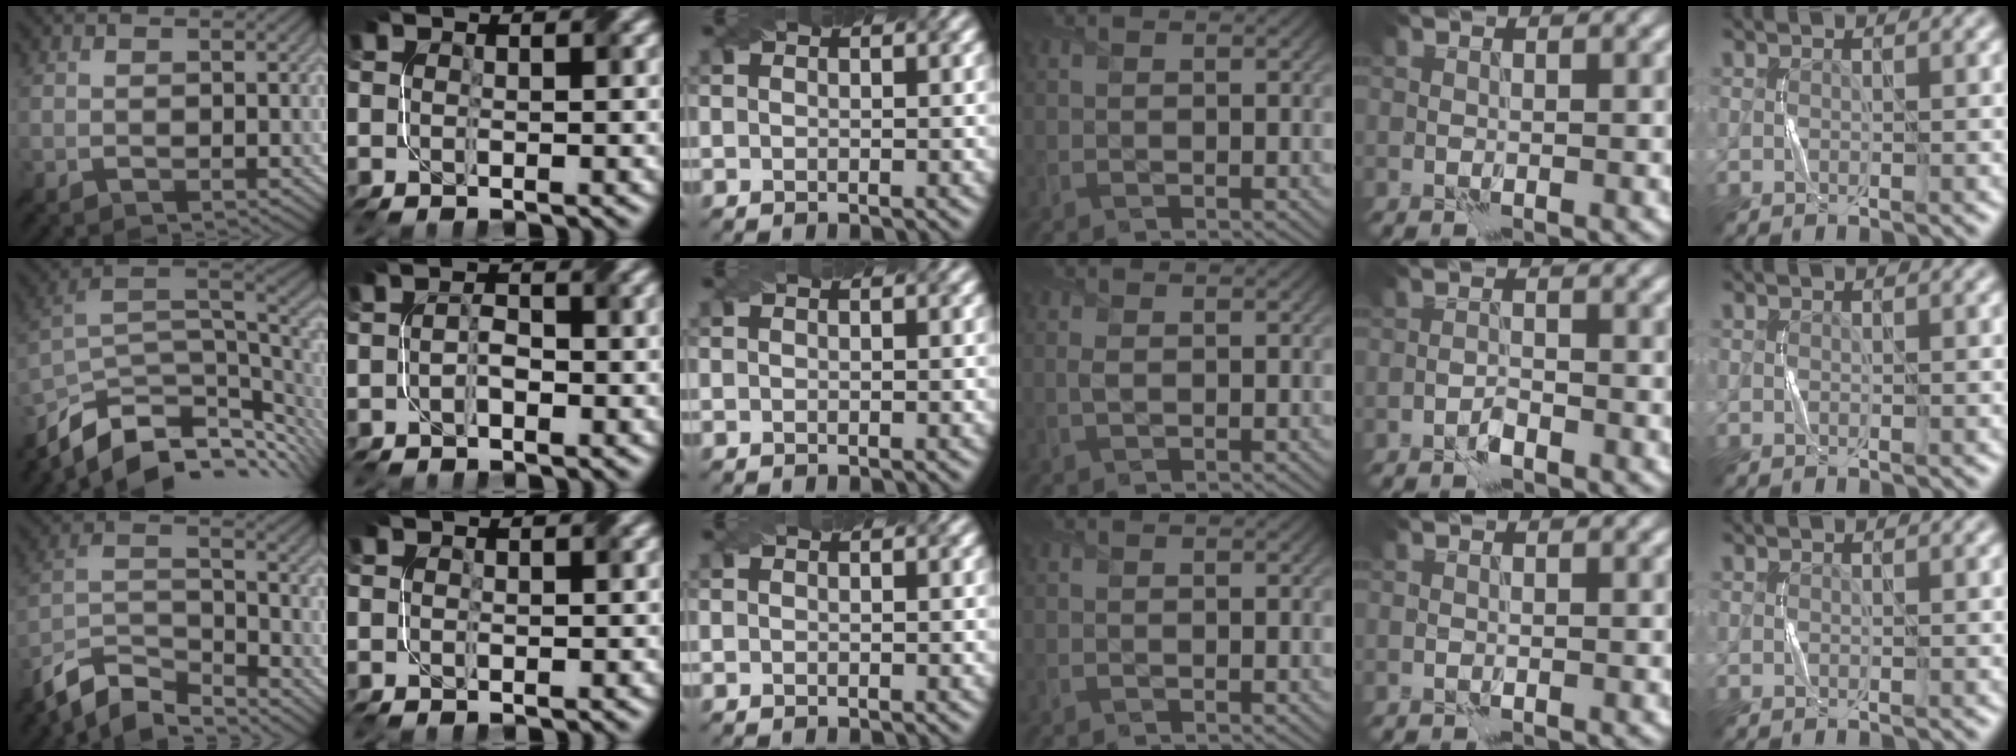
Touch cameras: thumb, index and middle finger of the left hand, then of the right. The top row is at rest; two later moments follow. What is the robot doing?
{"motion": "twist", "object": "screw"}